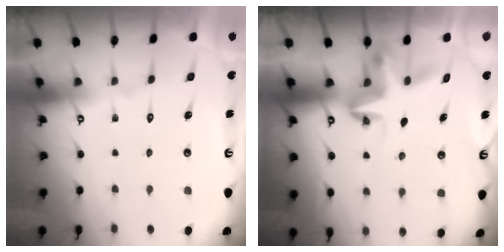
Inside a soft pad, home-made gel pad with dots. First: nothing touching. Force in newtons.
{"total": 5.3, "press": 5.3, "slide": 0.5}